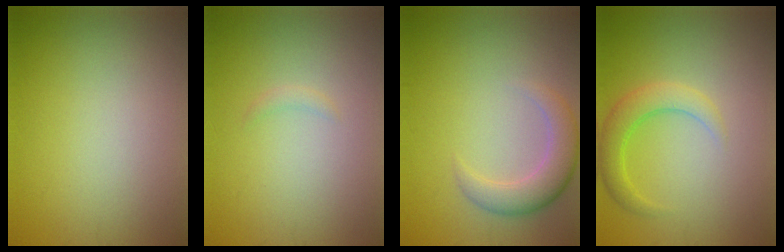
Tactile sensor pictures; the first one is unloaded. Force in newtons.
{"total": 0.6, "press": 0.6, "slide": 0.1}
{"total": 3.9, "press": 3.9, "slide": 0.1}
{"total": 3.0, "press": 3.0, "slide": 0.2}